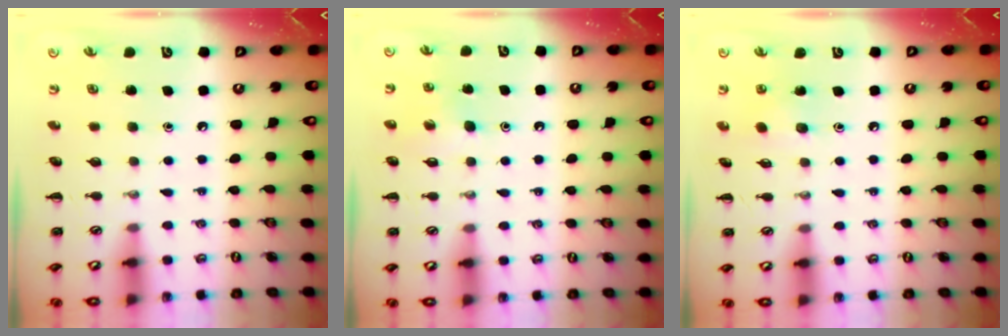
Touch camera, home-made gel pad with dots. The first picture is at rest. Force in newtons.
{"total": 4.5, "press": 4.2, "slide": 1.5}
{"total": 4.3, "press": 4.1, "slide": 1.3}